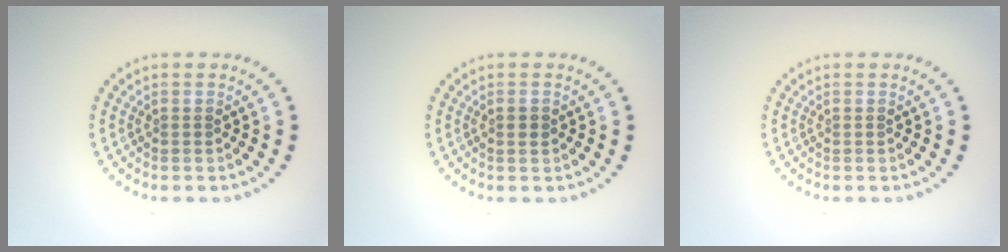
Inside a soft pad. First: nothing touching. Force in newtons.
{"total": 0.9, "press": 0.8, "slide": 0.3}
{"total": 0.0}